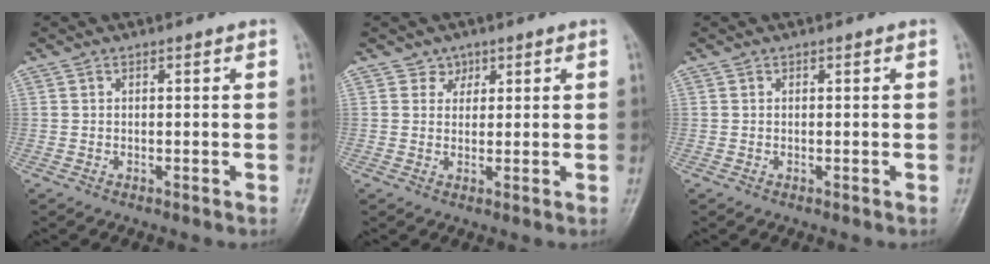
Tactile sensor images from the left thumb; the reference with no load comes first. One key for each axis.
{"total": 2.3, "fx": 1.3, "fy": 1.8, "fz": -0.1, "tx": 0.023, "ty": -0.007, "tz": 0.016}
{"total": 0.0}